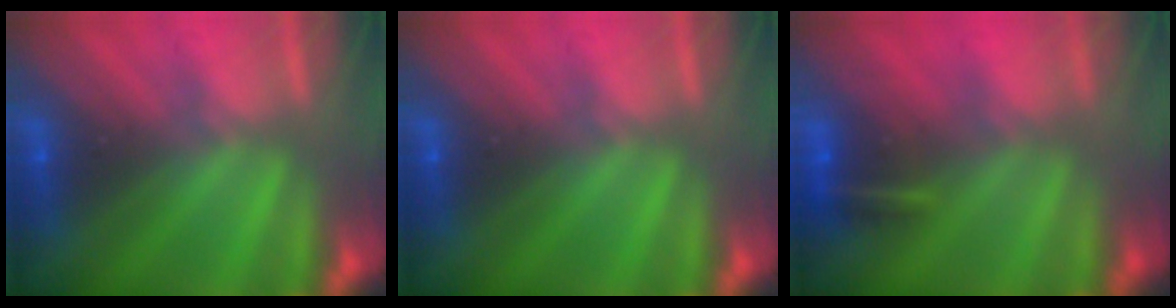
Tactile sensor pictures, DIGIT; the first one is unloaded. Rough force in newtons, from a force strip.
{"total": 0.0}
{"total": 6.6}